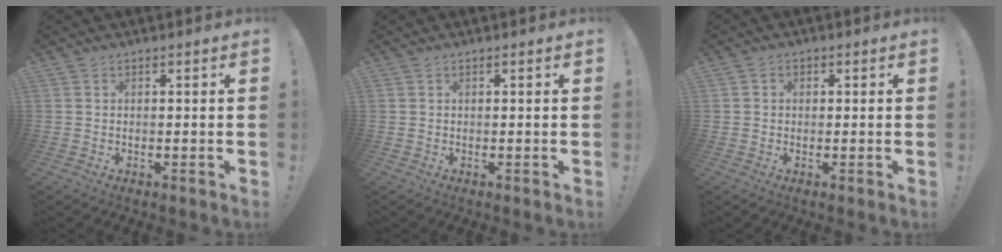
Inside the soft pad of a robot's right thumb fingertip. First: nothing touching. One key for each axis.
{"total": 0.0}
{"total": 1.5, "fx": -0.3, "fy": 1.3, "fz": 0.7, "tx": -0.011, "ty": 0.006, "tz": -0.006}